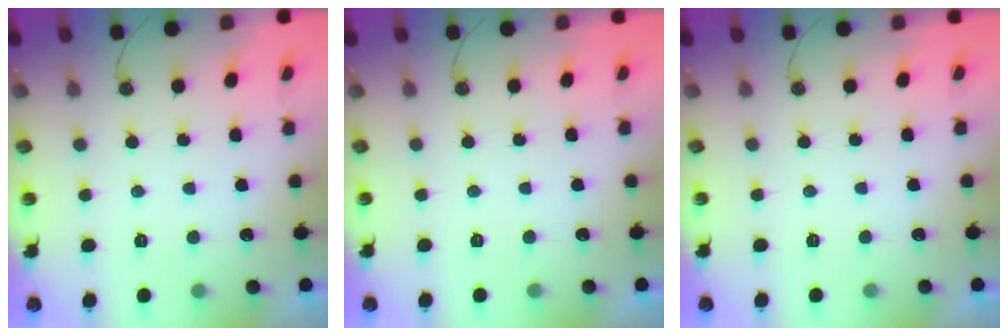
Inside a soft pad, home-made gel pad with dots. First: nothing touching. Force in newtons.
{"total": 0.0}
{"total": 0.0}